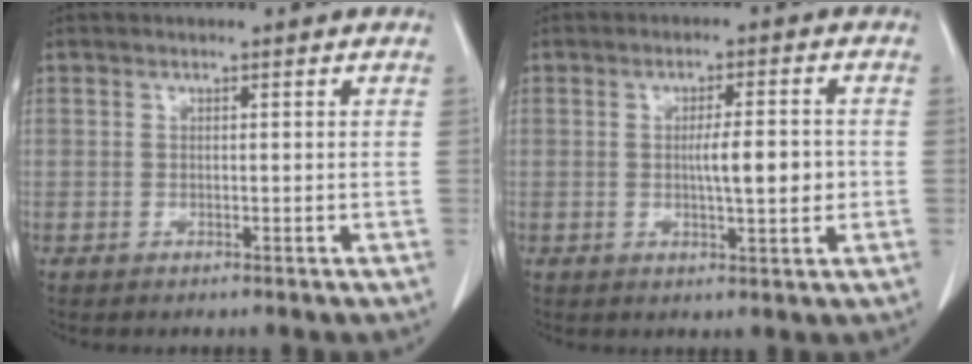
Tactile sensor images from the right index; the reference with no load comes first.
{"total": 5.6, "force": [-0.3, 0.9, 5.5], "torque": [-0.088, 0.000, -0.003]}